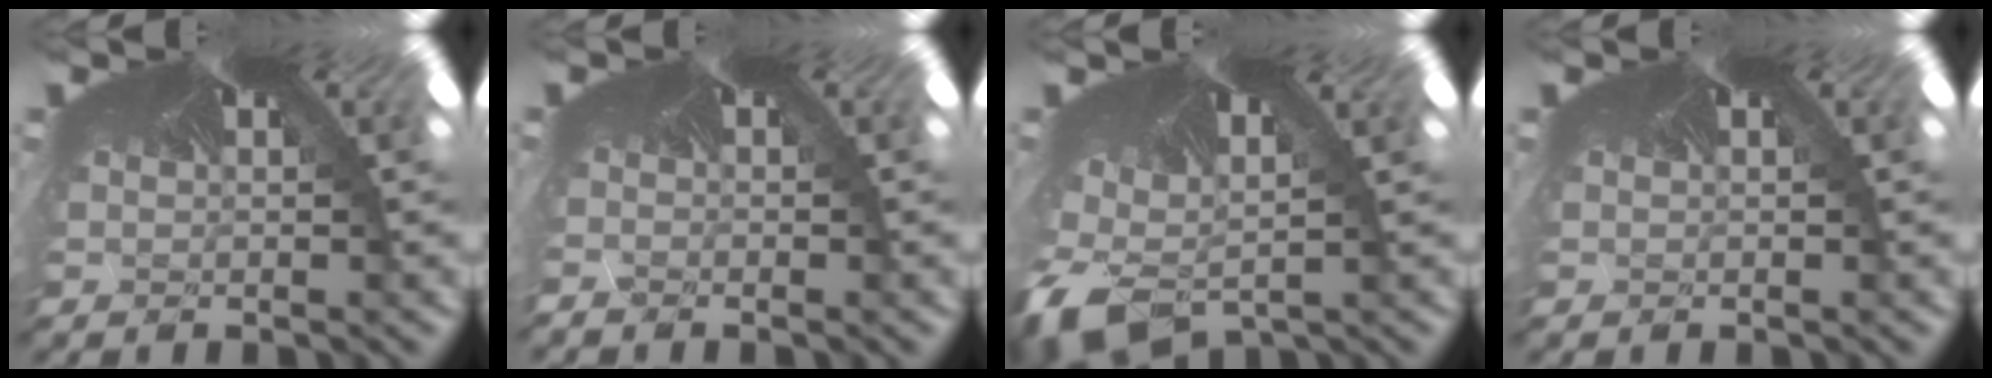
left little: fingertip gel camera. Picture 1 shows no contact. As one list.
[{"total": 1.9, "force": [-1.9, -0.3, 0.0], "torque": [0.004, -0.025, -0.017]}, {"total": 7.8, "force": [-7.5, 1.9, 1.3], "torque": [-0.072, -0.110, -0.083]}, {"total": 0.0}]